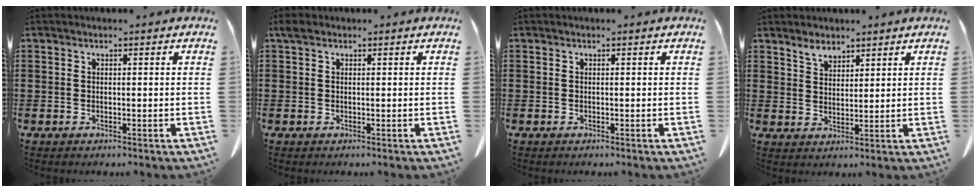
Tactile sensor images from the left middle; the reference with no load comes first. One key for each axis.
{"total": 1.2, "fx": 0.6, "fy": 0.9, "fz": 0.6, "tx": -0.016, "ty": 0.003, "tz": 0.013}
{"total": 0.0}
{"total": 3.0, "fx": 2.6, "fy": 1.1, "fz": 0.8, "tx": -0.023, "ty": -0.002, "tz": 0.051}